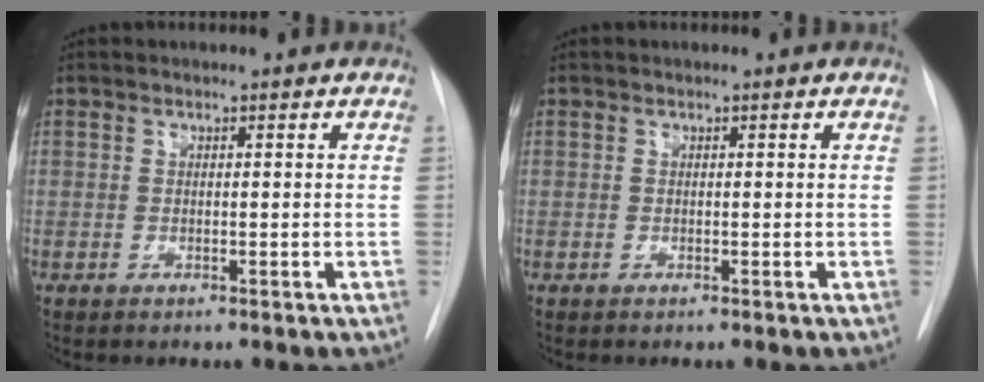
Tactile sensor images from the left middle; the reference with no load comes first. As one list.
[{"total": 0.0}]